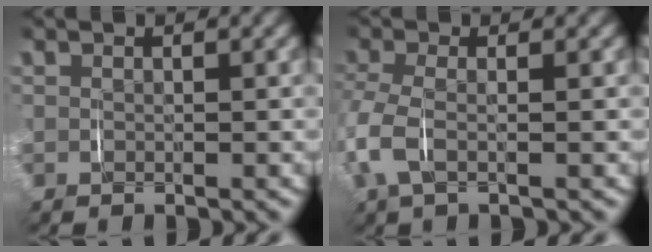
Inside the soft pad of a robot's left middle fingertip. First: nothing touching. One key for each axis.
{"total": 4.1, "fx": -0.8, "fy": 2.3, "fz": 3.3, "tx": -0.104, "ty": -0.010, "tz": -0.012}